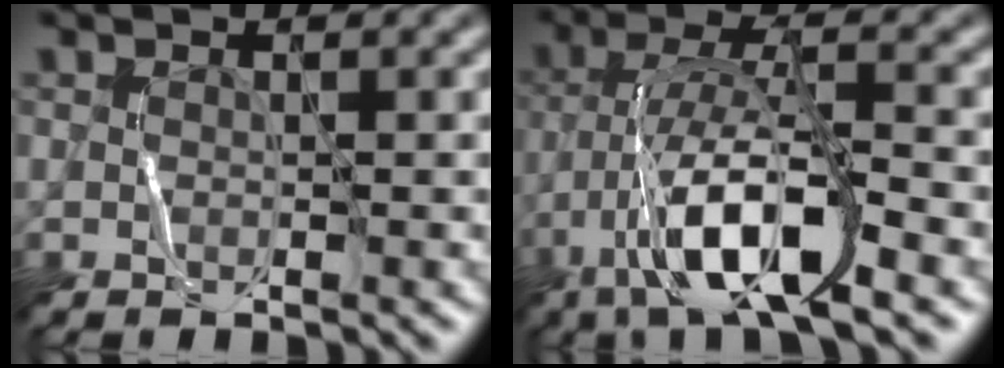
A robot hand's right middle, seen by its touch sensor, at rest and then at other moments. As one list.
[{"total": 9.6, "force": [-5.0, 2.4, 7.8], "torque": [-0.141, 0.017, -0.099]}]